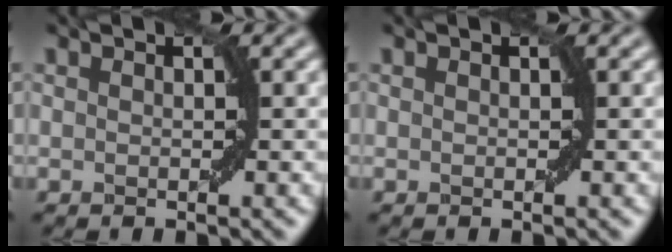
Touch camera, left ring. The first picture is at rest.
{"total": 0.0}